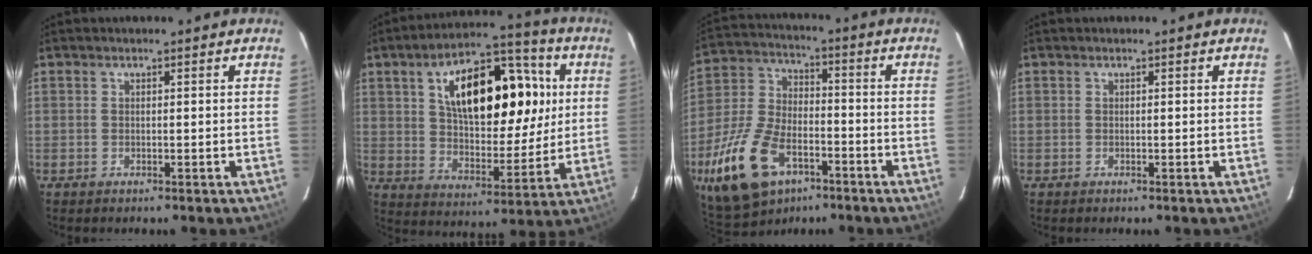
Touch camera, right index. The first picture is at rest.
{"total": 21.1, "force": [5.9, 10.8, 17.1], "torque": [-0.286, 0.031, 0.101]}
{"total": 19.1, "force": [-9.5, 10.7, 12.6], "torque": [-0.288, -0.011, -0.169]}
{"total": 0.0}